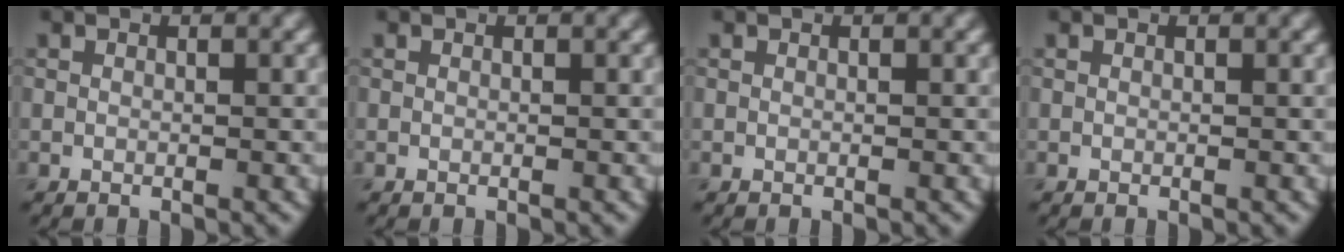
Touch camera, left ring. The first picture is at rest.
{"total": 0.0}
{"total": 0.0}
{"total": 0.0}